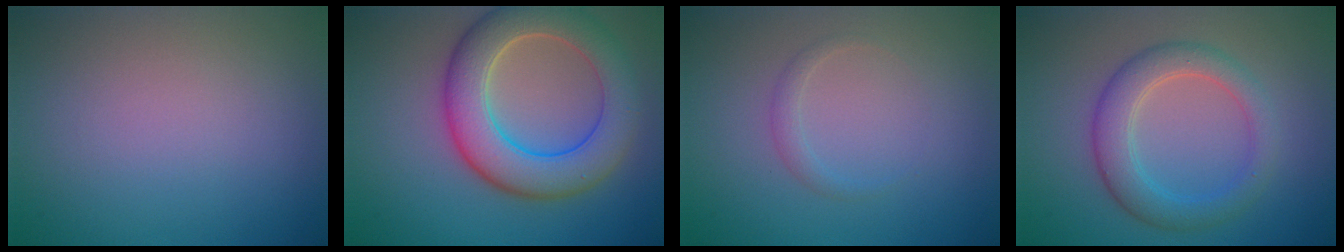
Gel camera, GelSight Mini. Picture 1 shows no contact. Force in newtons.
{"total": 8.1, "press": 8.1, "slide": 0.7}
{"total": 1.0, "press": 1.0, "slide": 0.1}
{"total": 4.2, "press": 4.2, "slide": 0.0}